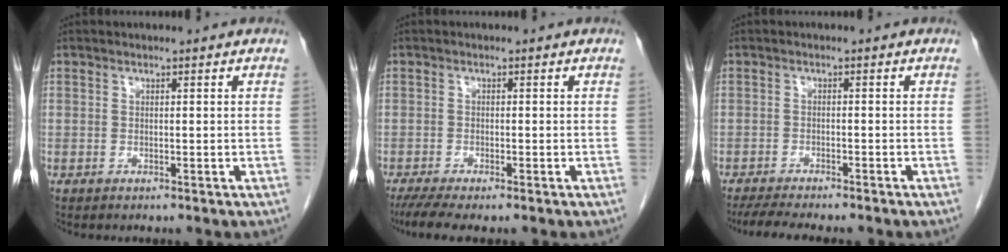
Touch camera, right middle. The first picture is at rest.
{"total": 4.8, "force": [-3.6, 0.7, 3.1], "torque": [-0.054, -0.012, -0.060]}
{"total": 7.7, "force": [-6.6, 0.7, 4.0], "torque": [-0.056, -0.010, -0.098]}